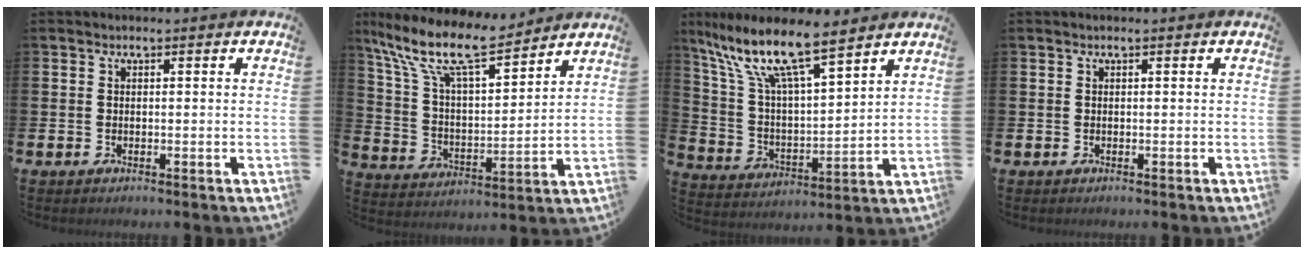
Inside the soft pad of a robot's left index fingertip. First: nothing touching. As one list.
[{"total": 12.6, "force": [10.4, 3.2, 6.3], "torque": [-0.164, -0.051, 0.186]}, {"total": 11.2, "force": [9.1, 2.0, 6.2], "torque": [-0.161, -0.048, 0.154]}, {"total": 0.0}]